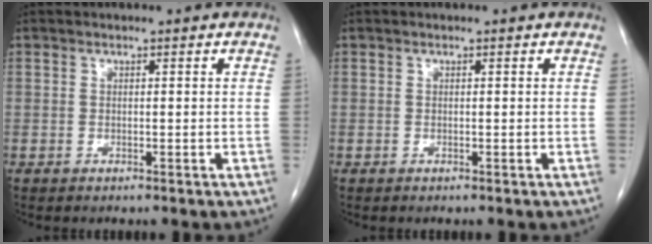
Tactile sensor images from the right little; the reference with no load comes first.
{"total": 0.0}